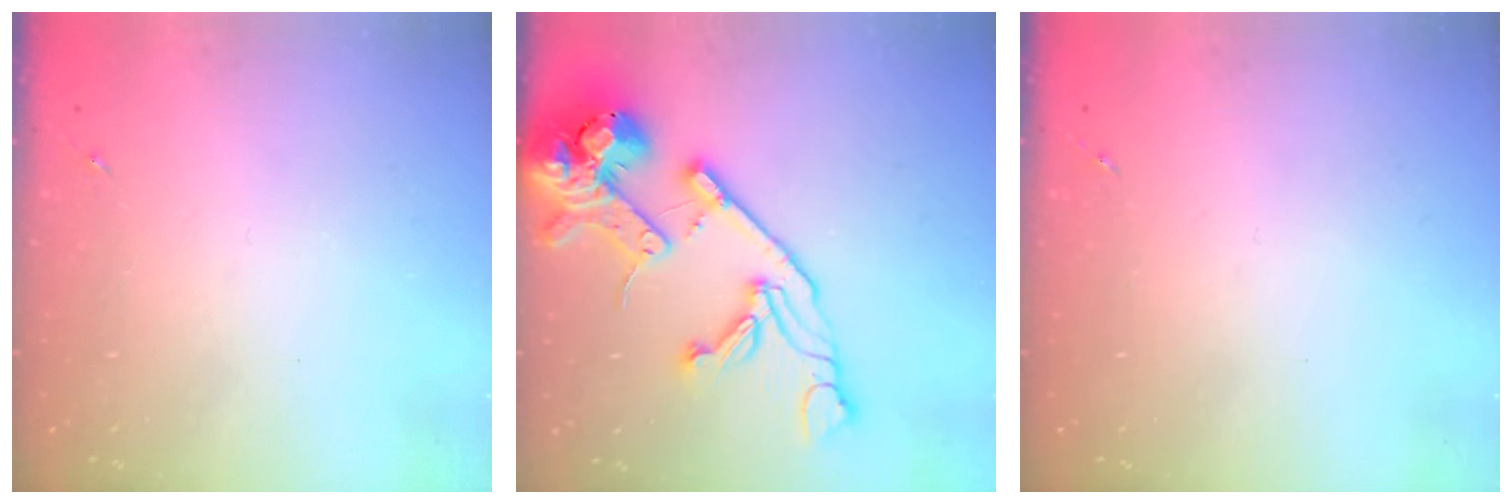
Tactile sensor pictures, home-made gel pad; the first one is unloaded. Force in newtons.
{"total": 23.6, "press": 23.4, "slide": 3.5}
{"total": 0.0}